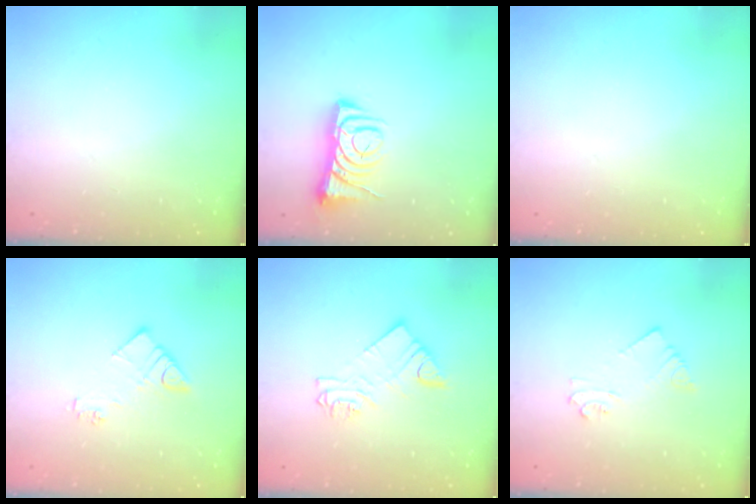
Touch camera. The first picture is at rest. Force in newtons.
{"total": 7.1, "press": 7.1, "slide": 1.0}
{"total": 0.0}
{"total": 7.7, "press": 7.7, "slide": 0.2}
{"total": 6.1, "press": 6.1, "slide": 0.3}
{"total": 3.2, "press": 3.2, "slide": 0.2}